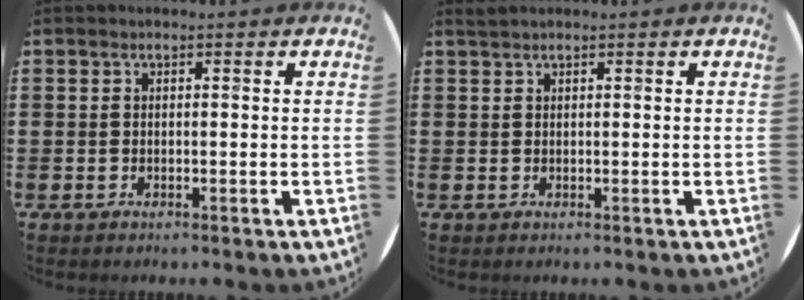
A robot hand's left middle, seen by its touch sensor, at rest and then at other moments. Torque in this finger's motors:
{"motor_torque": [0.23, -0.31, -0.08, 0.01]}